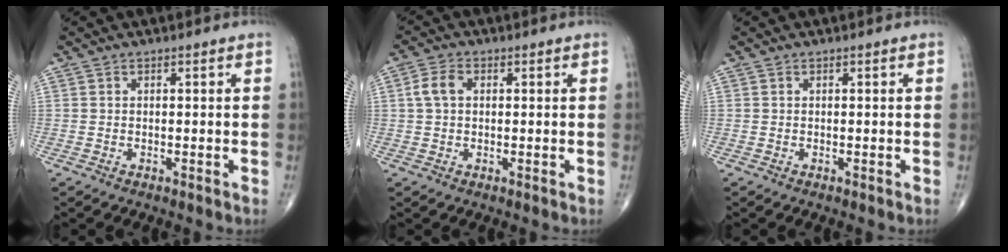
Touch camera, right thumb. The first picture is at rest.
{"total": 3.9, "force": [0.7, 2.6, 2.8], "torque": [-0.061, 0.010, 0.010]}
{"total": 0.0}